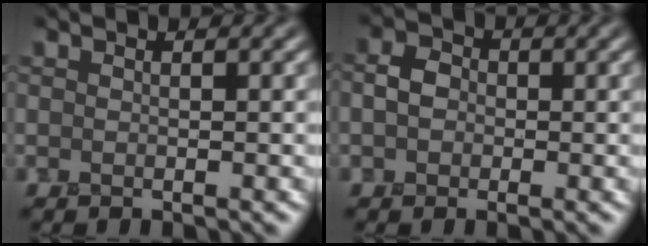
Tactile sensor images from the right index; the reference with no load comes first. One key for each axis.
{"total": 2.1, "fx": 0.0, "fy": 1.9, "fz": 0.9, "tx": -0.015, "ty": 0.007, "tz": -0.007}